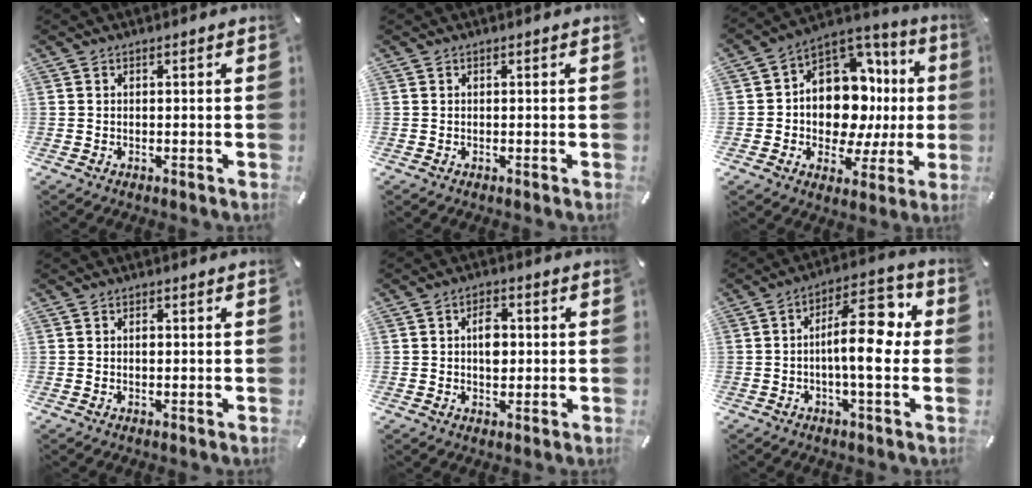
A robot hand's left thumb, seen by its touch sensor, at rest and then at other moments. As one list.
[{"total": 0.0}, {"total": 15.2, "force": [1.7, 11.5, 9.8], "torque": [-0.136, -0.036, 0.033]}, {"total": 0.8, "force": [0.1, 0.4, 0.6], "torque": [-0.014, -0.001, 0.001]}, {"total": 5.1, "force": [0.5, 3.2, 4.0], "torque": [-0.048, -0.004, 0.001]}, {"total": 15.0, "force": [0.9, 5.8, 13.8], "torque": [-0.200, -0.008, 0.009]}]